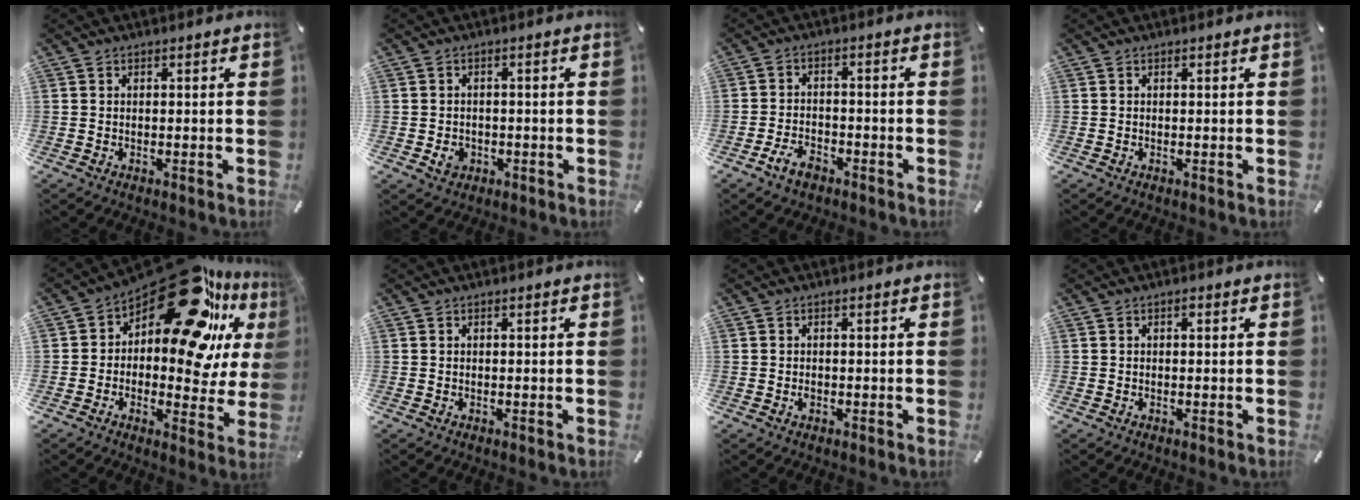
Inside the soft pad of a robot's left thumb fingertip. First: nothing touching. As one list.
[{"total": 3.6, "force": [-1.0, 3.0, 1.7], "torque": [-0.020, 0.002, -0.017]}, {"total": 5.5, "force": [-3.5, 3.0, 3.0], "torque": [-0.064, 0.017, -0.068]}, {"total": 0.0}, {"total": 24.7, "force": [13.1, 11.5, 17.5], "torque": [-0.233, -0.094, 0.220]}, {"total": 0.0}, {"total": 1.0, "force": [-0.3, 0.7, 0.6], "torque": [-0.013, 0.000, -0.006]}, {"total": 0.7, "force": [0.1, 0.4, 0.6], "torque": [-0.011, 0.003, 0.001]}]